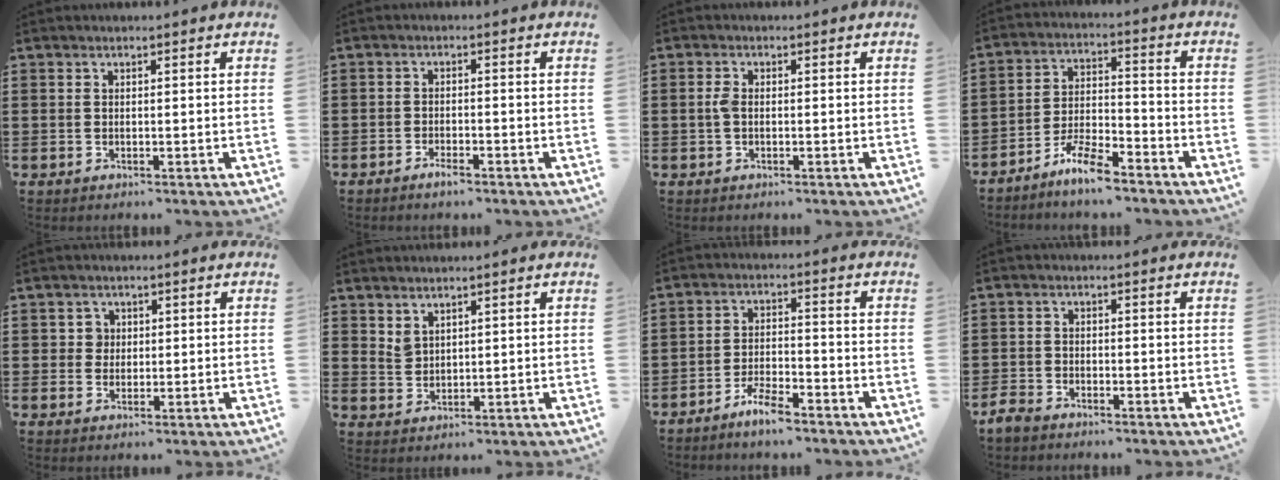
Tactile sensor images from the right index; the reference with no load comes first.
{"total": 1.7, "force": [-1.4, 0.5, 0.7], "torque": [-0.016, 0.001, -0.026]}
{"total": 1.9, "force": [-0.2, 1.0, 1.6], "torque": [-0.048, -0.003, -0.008]}
{"total": 6.6, "force": [-5.8, 1.1, 3.0], "torque": [-0.071, 0.005, -0.111]}
{"total": 2.2, "force": [0.4, 2.0, 0.7], "torque": [-0.023, 0.010, 0.005]}
{"total": 2.3, "force": [2.1, 1.0, 0.2], "torque": [-0.008, 0.004, 0.041]}
{"total": 4.4, "force": [-4.0, 0.8, 1.7], "torque": [-0.046, 0.004, -0.081]}
{"total": 2.3, "force": [-2.1, 0.8, 0.2], "torque": [-0.023, 0.000, -0.049]}